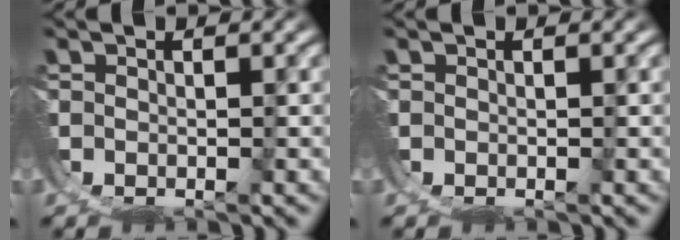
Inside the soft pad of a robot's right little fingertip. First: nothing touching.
{"total": 0.0}